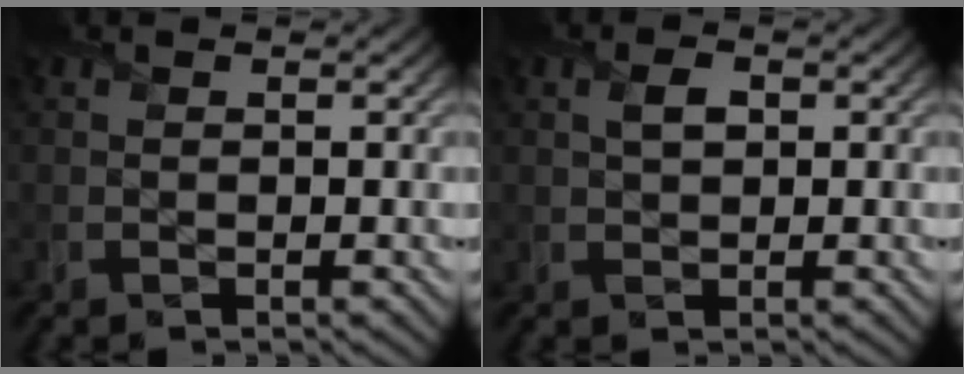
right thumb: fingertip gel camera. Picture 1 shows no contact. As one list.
[{"total": 1.8, "force": [0.5, 1.2, 1.3], "torque": [-0.028, 0.001, 0.008]}]